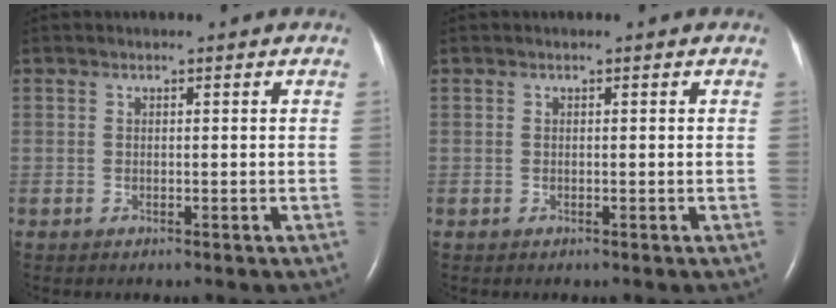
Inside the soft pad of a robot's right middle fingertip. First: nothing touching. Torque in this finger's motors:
{"motor_torque": [0.19, -0.05, 0.14, 0.03]}